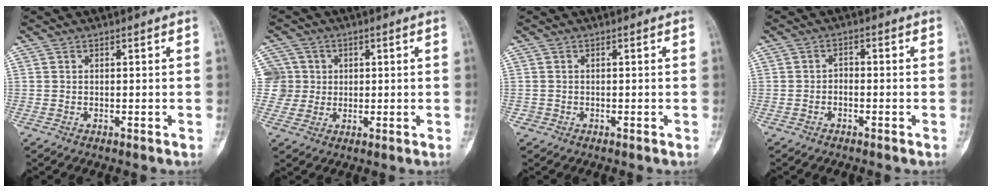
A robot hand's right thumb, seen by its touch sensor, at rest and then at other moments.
{"total": 6.0, "force": [1.1, 5.9, 0.2], "torque": [0.030, 0.007, 0.020]}
{"total": 0.6, "force": [-0.3, 0.5, 0.0], "torque": [0.001, 0.005, -0.007]}
{"total": 1.5, "force": [-0.7, 1.0, 0.9], "torque": [-0.007, 0.015, -0.017]}